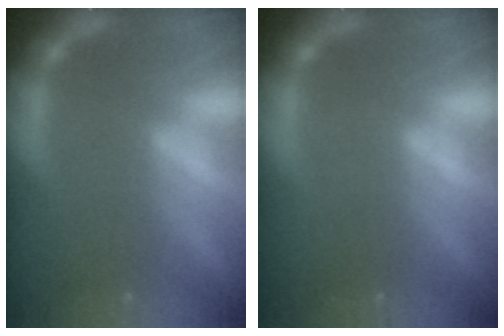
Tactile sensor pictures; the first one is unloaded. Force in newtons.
{"total": 0.0}